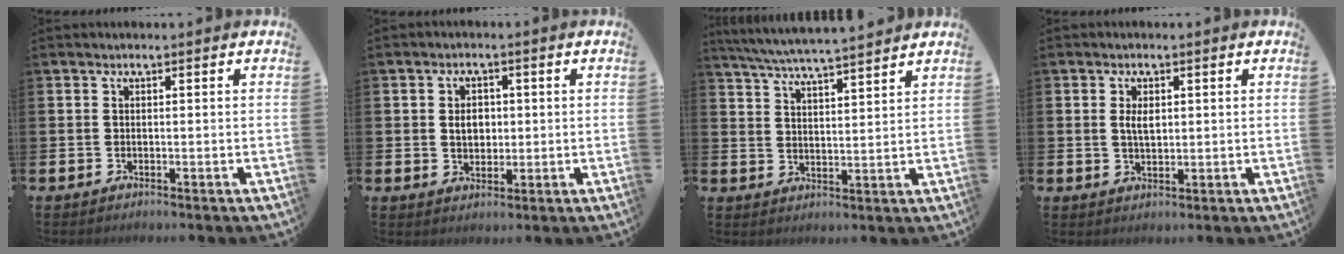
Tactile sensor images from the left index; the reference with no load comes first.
{"total": 3.3, "force": [0.5, 2.5, 2.0], "torque": [-0.020, 0.002, 0.000]}
{"total": 6.0, "force": [5.8, -0.2, 1.4], "torque": [-0.051, -0.034, 0.103]}
{"total": 2.5, "force": [0.8, 1.3, 1.9], "torque": [-0.023, -0.001, 0.009]}